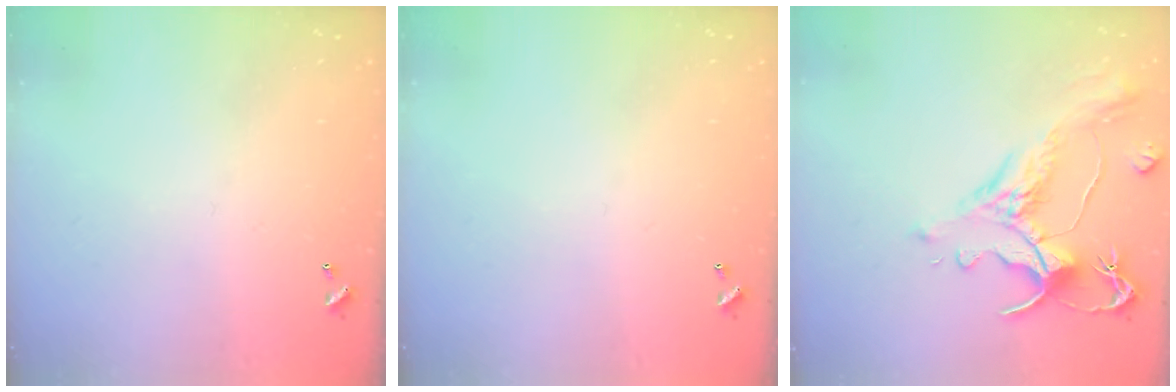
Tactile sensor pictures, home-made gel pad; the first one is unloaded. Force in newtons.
{"total": 0.0}
{"total": 1.6, "press": 0.4, "slide": 1.5}